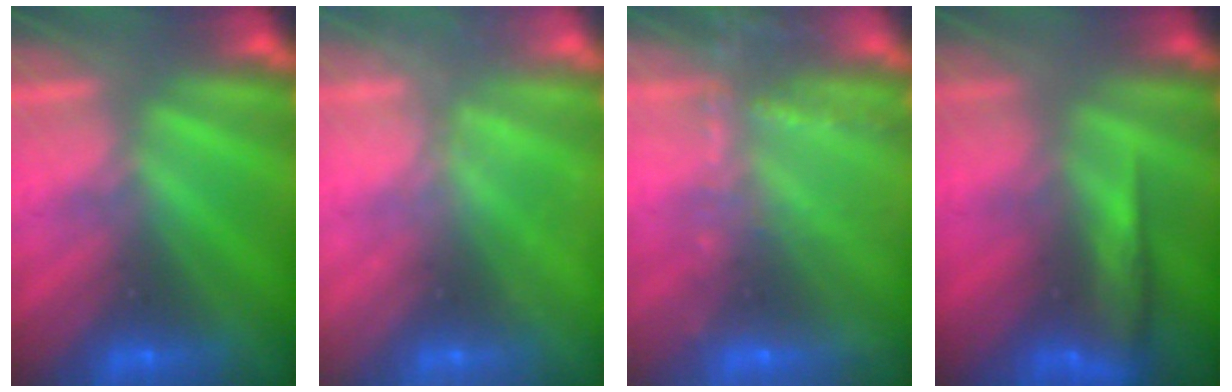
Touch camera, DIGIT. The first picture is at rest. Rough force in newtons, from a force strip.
{"total": 2.2}
{"total": 7.2}
{"total": 9.3}